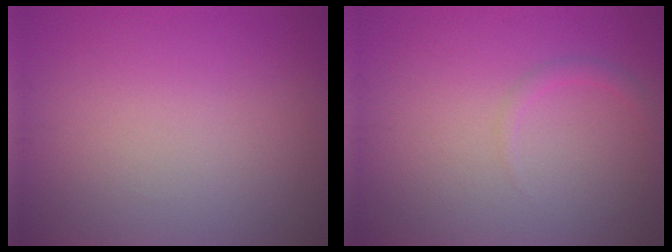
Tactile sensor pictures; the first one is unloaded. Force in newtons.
{"total": 1.0, "press": 1.0, "slide": 0.1}